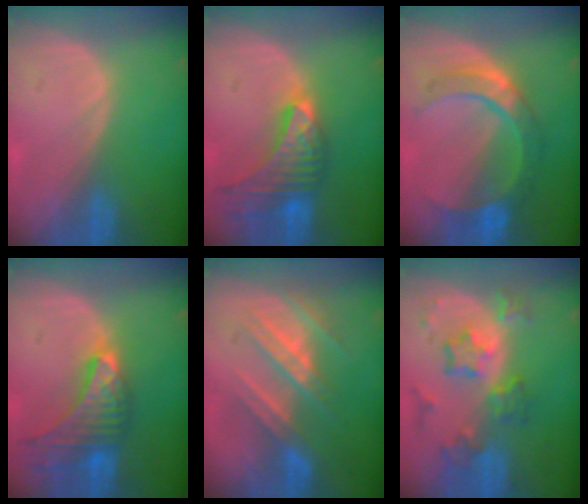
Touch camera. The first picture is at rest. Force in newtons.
{"total": 9.7, "press": 8.6, "slide": 4.4}
{"total": 7.9, "press": 7.9, "slide": 0.3}
{"total": 9.7, "press": 8.6, "slide": 4.4}
{"total": 7.8, "press": 7.7, "slide": 1.2}
{"total": 8.4, "press": 7.4, "slide": 4.0}